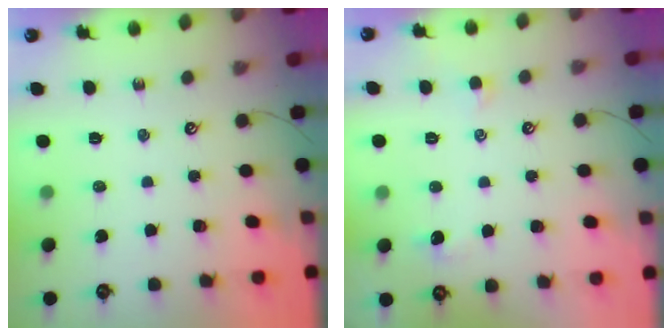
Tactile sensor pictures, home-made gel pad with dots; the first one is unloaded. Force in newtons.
{"total": 1.0, "press": 0.9, "slide": 0.6}